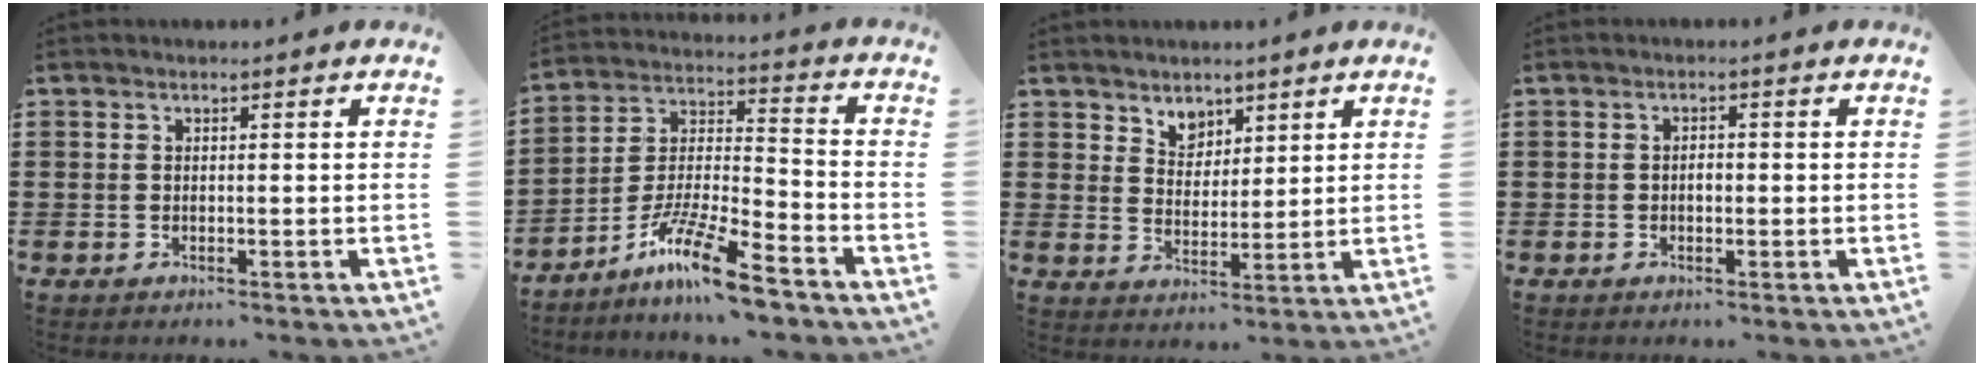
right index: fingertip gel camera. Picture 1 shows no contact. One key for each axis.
{"total": 11.6, "fx": -9.1, "fy": 1.0, "fz": 7.1, "tx": -0.137, "ty": 0.015, "tz": -0.178}
{"total": 4.0, "fx": 3.1, "fy": 2.5, "fz": 0.2, "tx": -0.019, "ty": 0.007, "tz": 0.059}
{"total": 1.4, "fx": -0.3, "fy": 0.7, "fz": 1.2, "tx": -0.024, "ty": 0.001, "tz": -0.005}